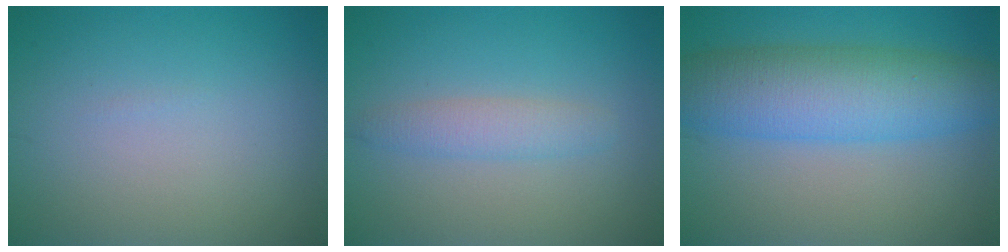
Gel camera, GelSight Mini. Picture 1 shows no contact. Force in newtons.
{"total": 2.1, "press": 2.1, "slide": 0.1}
{"total": 8.1, "press": 8.1, "slide": 0.2}